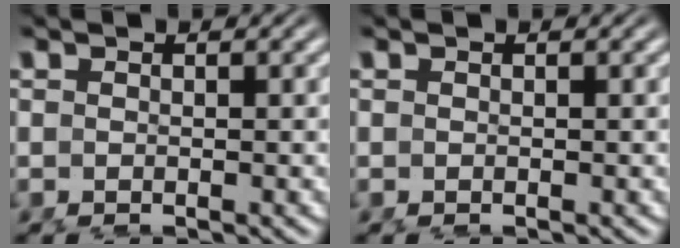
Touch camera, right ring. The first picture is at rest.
{"total": 0.0}